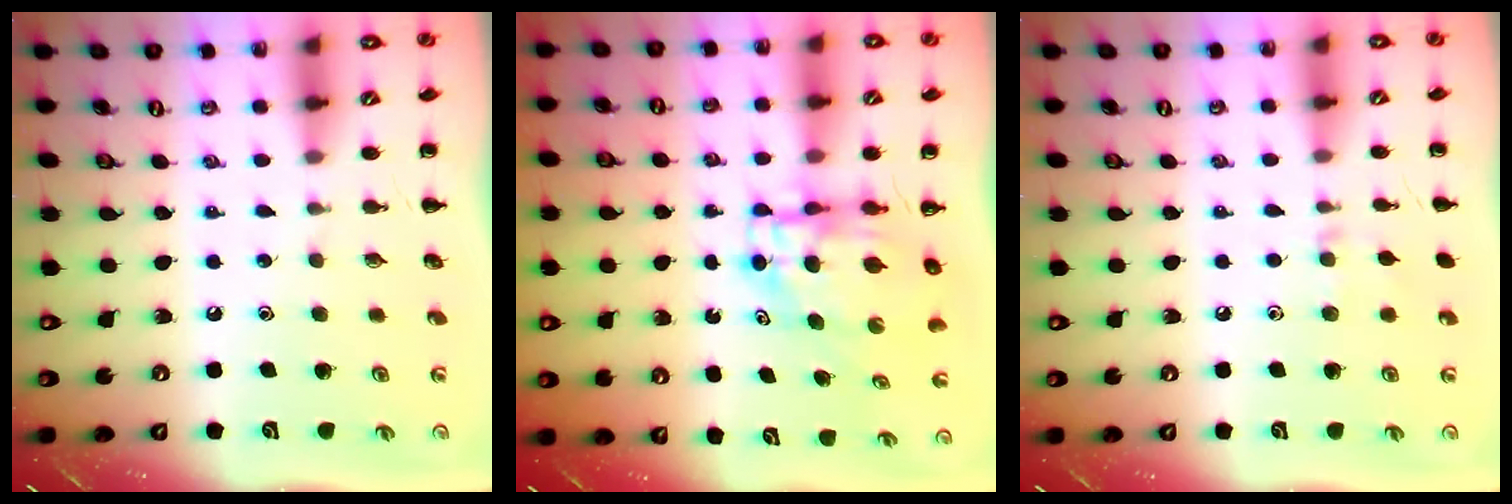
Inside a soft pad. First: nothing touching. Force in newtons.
{"total": 6.2, "press": 6.1, "slide": 1.4}
{"total": 5.8, "press": 5.4, "slide": 2.0}